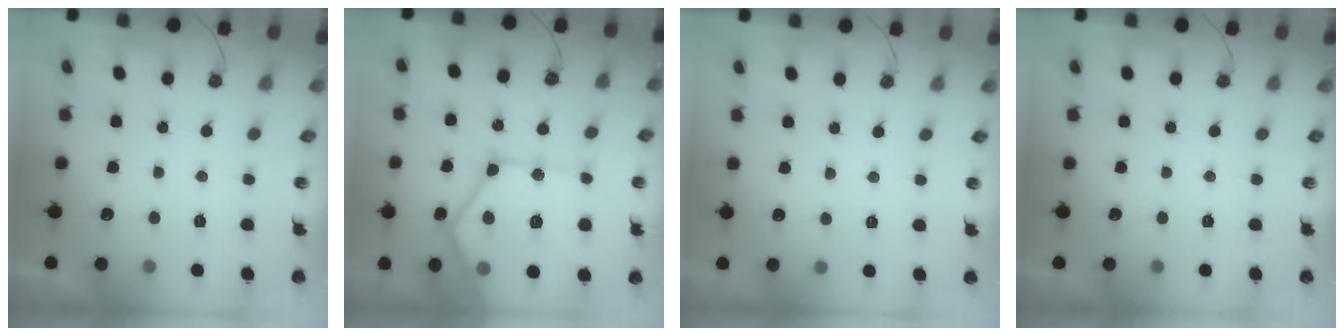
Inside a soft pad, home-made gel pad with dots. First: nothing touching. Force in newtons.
{"total": 27.0, "press": 26.8, "slide": 3.2}
{"total": 1.9, "press": 1.9, "slide": 0.3}
{"total": 0.0}